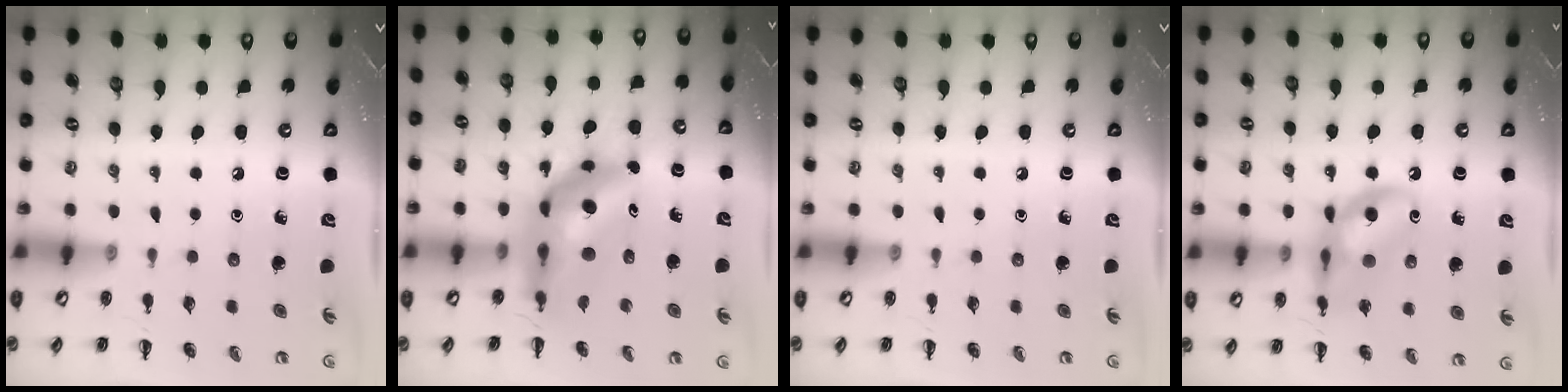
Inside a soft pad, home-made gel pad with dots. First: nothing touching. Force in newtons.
{"total": 10.8, "press": 10.3, "slide": 3.2}
{"total": 0.0}
{"total": 12.6, "press": 12.4, "slide": 2.3}